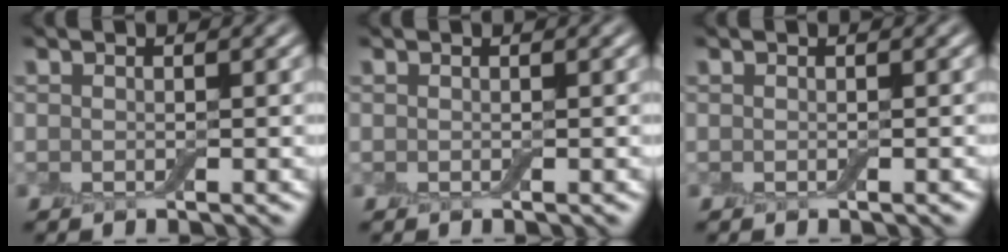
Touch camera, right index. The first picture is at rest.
{"total": 0.0}
{"total": 0.0}